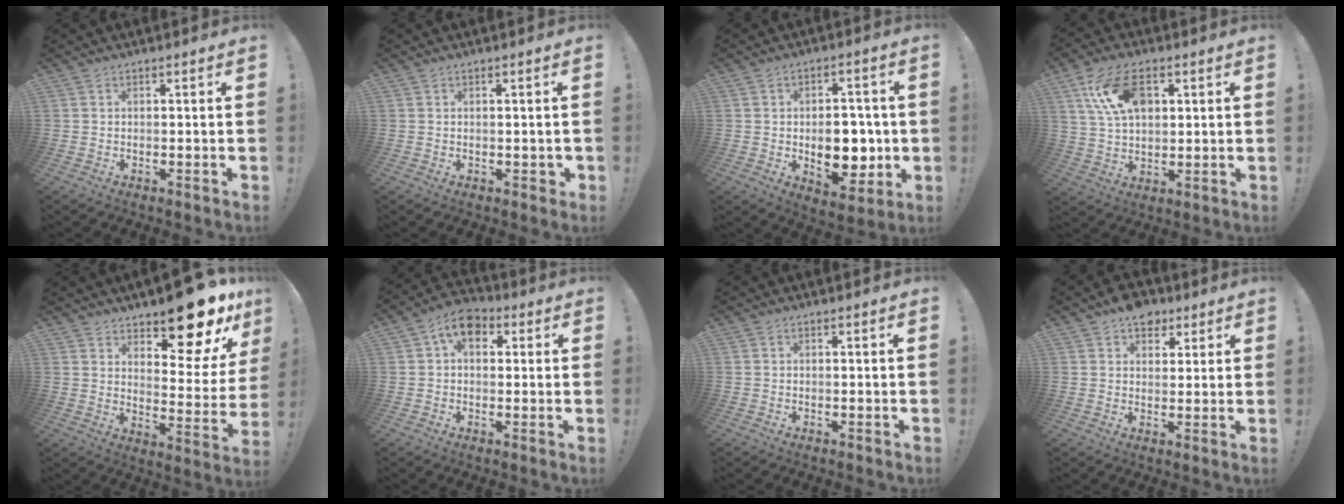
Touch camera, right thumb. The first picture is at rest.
{"total": 1.5, "force": [-0.2, 1.0, 1.1], "torque": [-0.015, 0.004, -0.003]}
{"total": 13.3, "force": [-1.8, 8.7, 9.9], "torque": [-0.135, 0.009, -0.024]}
{"total": 13.9, "force": [5.2, 8.3, 9.9], "torque": [-0.173, 0.001, 0.100]}
{"total": 15.6, "force": [12.4, 4.9, 8.1], "torque": [-0.091, -0.109, 0.200]}
{"total": 8.0, "force": [2.7, 5.2, 5.4], "torque": [-0.077, 0.000, 0.051]}
{"total": 0.0}
{"total": 7.5, "force": [4.9, 5.0, 2.6], "torque": [-0.024, -0.026, 0.090]}